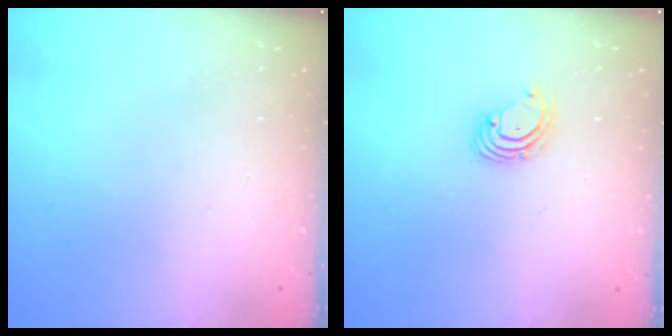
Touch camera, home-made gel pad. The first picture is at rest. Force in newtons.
{"total": 1.8, "press": 1.8, "slide": 0.2}